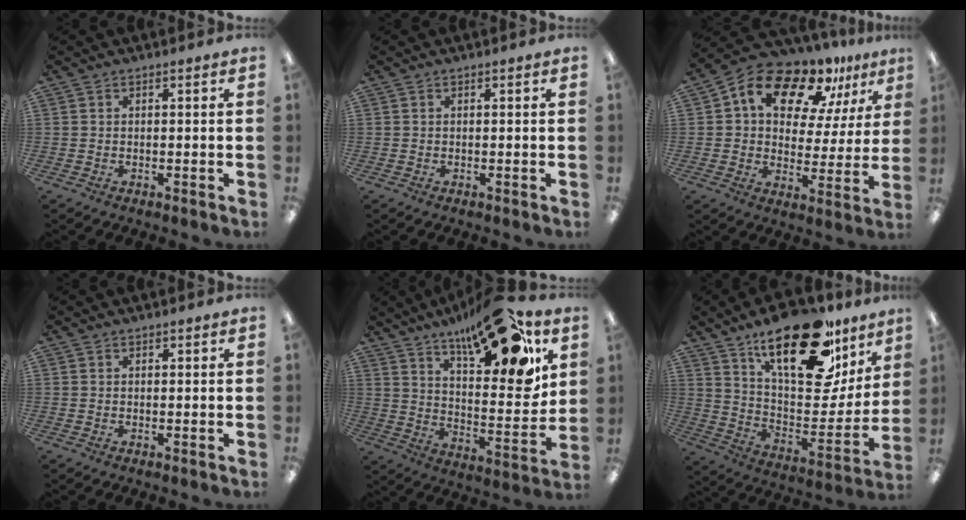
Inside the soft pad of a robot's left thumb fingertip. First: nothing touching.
{"total": 0.0}
{"total": 14.9, "force": [10.1, 7.8, 7.8], "torque": [-0.142, -0.063, 0.175]}
{"total": 0.0}
{"total": 22.0, "force": [15.0, 6.9, 14.6], "torque": [-0.206, -0.100, 0.240]}
{"total": 27.2, "force": [18.0, 10.8, 17.2], "torque": [-0.245, -0.120, 0.303]}